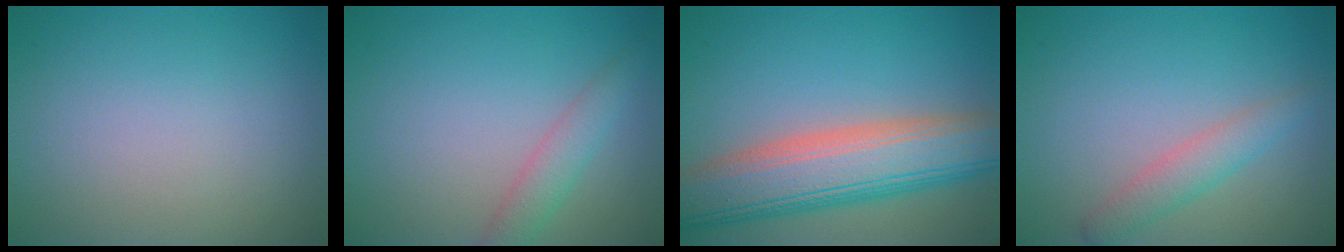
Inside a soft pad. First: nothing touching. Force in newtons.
{"total": 2.2, "press": 2.2, "slide": 0.1}
{"total": 9.9, "press": 9.9, "slide": 0.7}
{"total": 2.4, "press": 2.4, "slide": 0.2}